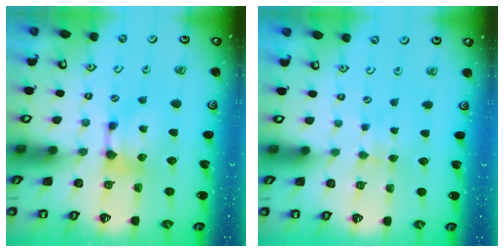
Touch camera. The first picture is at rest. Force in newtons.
{"total": 2.2, "press": 2.2, "slide": 0.4}